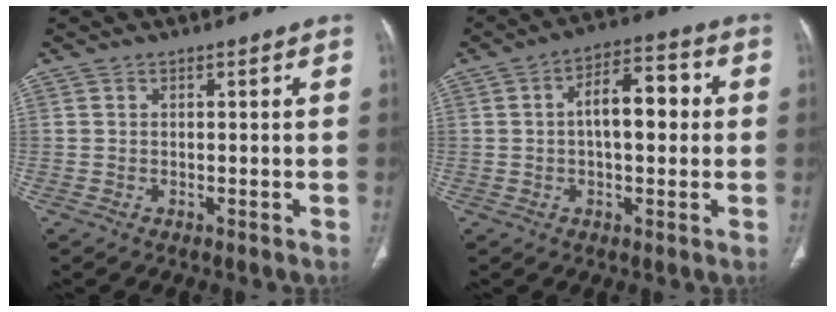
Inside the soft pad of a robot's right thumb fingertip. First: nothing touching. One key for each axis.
{"total": 10.1, "fx": 0.9, "fy": 5.0, "fz": 8.7, "tx": -0.120, "ty": 0.027, "tz": 0.006}